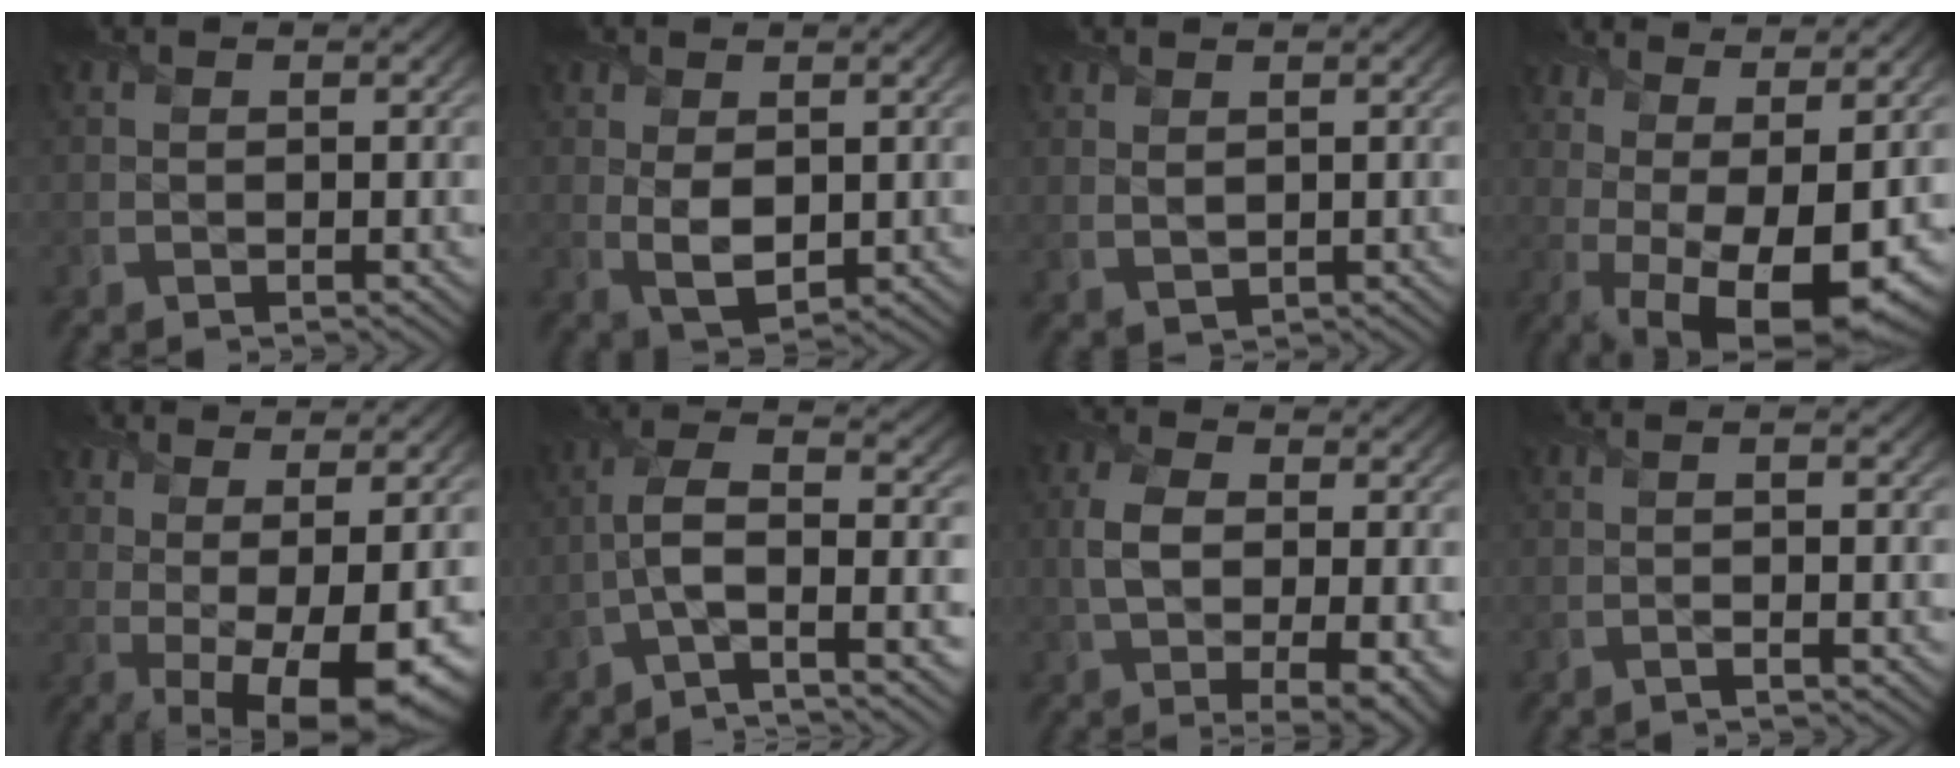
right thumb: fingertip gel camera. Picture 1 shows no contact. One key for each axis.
{"total": 4.5, "fx": 0.4, "fy": 2.6, "fz": 3.6, "tx": -0.084, "ty": -0.008, "tz": 0.015}
{"total": 1.7, "fx": 1.0, "fy": 0.9, "fz": 1.1, "tx": -0.030, "ty": -0.004, "tz": 0.026}
{"total": 14.2, "fx": -0.2, "fy": 5.5, "fz": 13.1, "tx": -0.191, "ty": -0.008, "tz": 0.032}
{"total": 12.0, "fx": -0.2, "fy": 4.1, "fz": 11.3, "tx": -0.139, "ty": 0.018, "tz": 0.029}
{"total": 8.7, "fx": -3.4, "fy": 2.5, "fz": 7.6, "tx": -0.133, "ty": 0.014, "tz": -0.080}
{"total": 9.2, "fx": -0.3, "fy": 4.6, "fz": 8.0, "tx": -0.163, "ty": -0.007, "tz": -0.002}
{"total": 2.5, "fx": 0.0, "fy": 0.4, "fz": 2.4, "tx": -0.039, "ty": 0.002, "tz": -0.007}